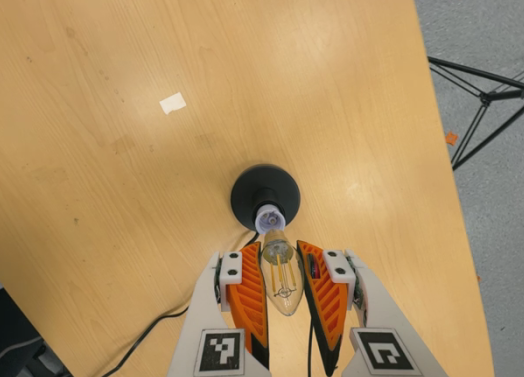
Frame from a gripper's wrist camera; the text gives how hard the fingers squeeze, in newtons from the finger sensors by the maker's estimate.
{"total": 20.2, "left": 21.6, "right": 18.7}